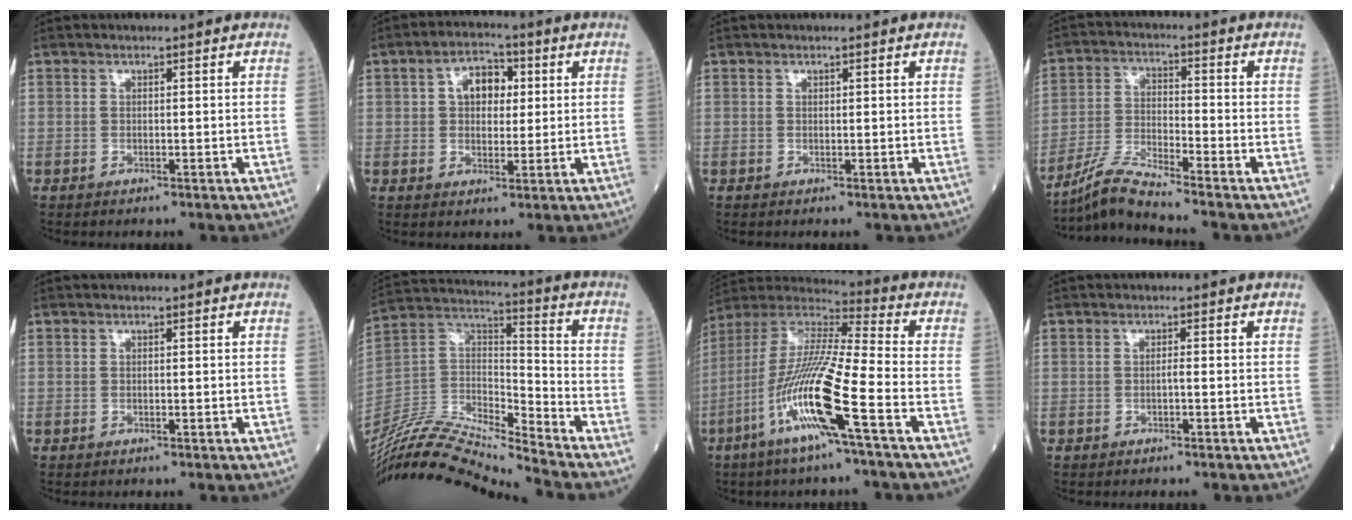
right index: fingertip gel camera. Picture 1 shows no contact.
{"total": 6.2, "force": [1.5, 3.9, 4.5], "torque": [-0.073, 0.019, 0.024]}
{"total": 0.0}
{"total": 6.7, "force": [-6.2, -1.3, 2.2], "torque": [-0.057, -0.023, -0.122]}
{"total": 0.0}
{"total": 18.1, "force": [-17.1, -0.3, 6.1], "torque": [-0.122, 0.029, -0.323]}
{"total": 16.4, "force": [-6.8, -0.2, 14.9], "torque": [-0.309, -0.017, -0.139]}
{"total": 0.5, "force": [-0.2, -0.1, 0.5], "torque": [-0.008, 0.001, -0.005]}